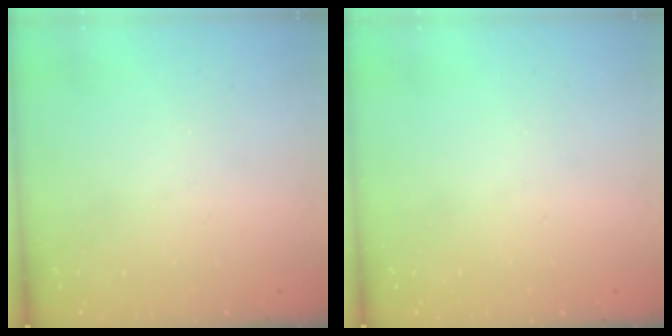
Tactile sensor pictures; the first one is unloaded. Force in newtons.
{"total": 0.0}